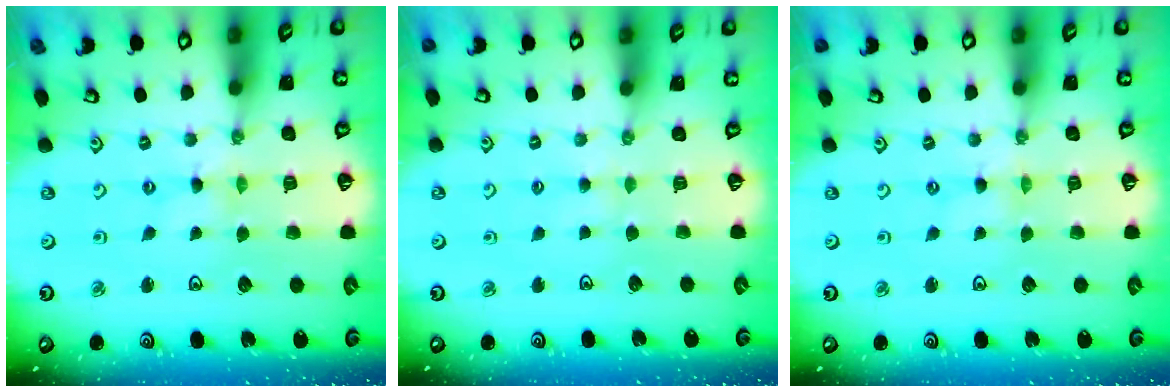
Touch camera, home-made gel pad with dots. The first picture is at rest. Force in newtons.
{"total": 2.2, "press": 2.2, "slide": 0.4}
{"total": 0.0}